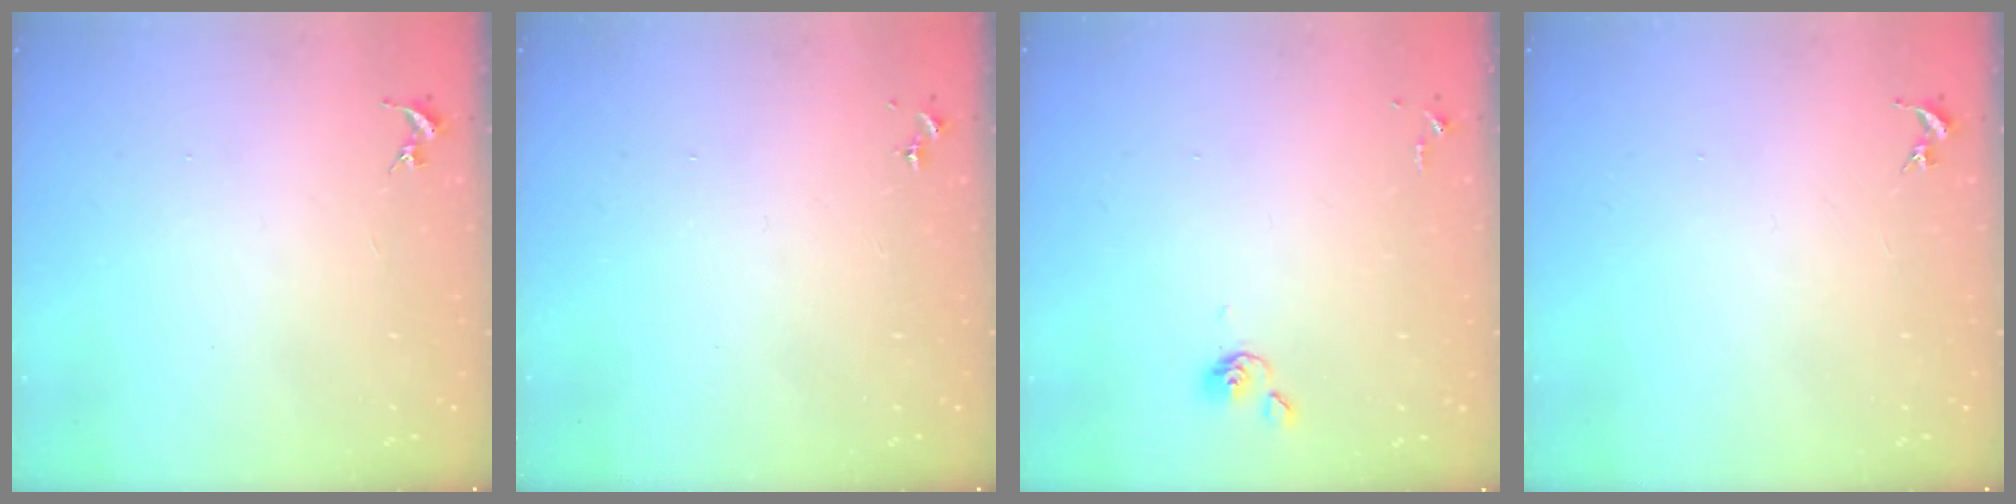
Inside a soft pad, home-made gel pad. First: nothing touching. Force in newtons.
{"total": 0.0}
{"total": 3.8, "press": 3.7, "slide": 0.8}
{"total": 0.0}